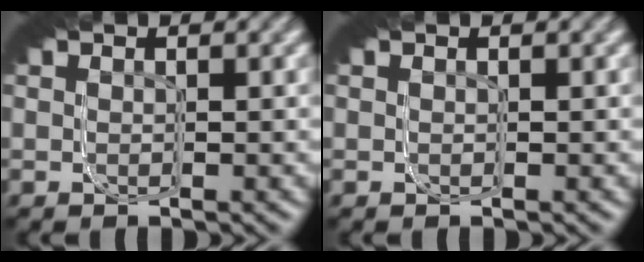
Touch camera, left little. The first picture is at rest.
{"total": 0.0}